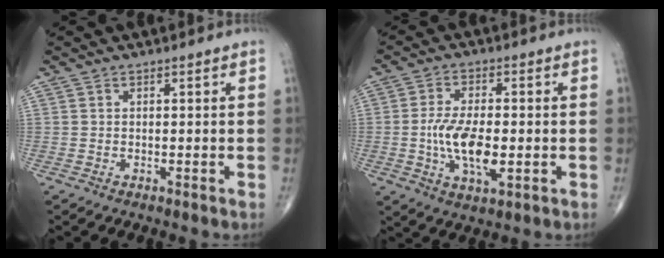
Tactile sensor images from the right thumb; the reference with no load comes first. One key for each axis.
{"total": 10.3, "fx": -1.4, "fy": 4.6, "fz": 9.2, "tx": -0.174, "ty": -0.002, "tz": -0.025}